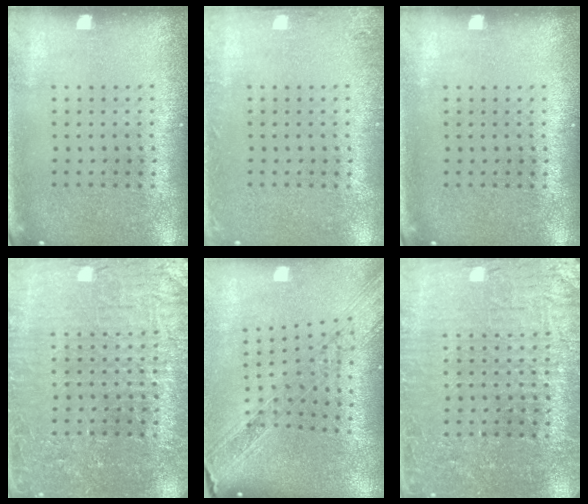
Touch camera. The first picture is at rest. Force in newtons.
{"total": 1.2, "press": 1.2, "slide": 0.1}
{"total": 0.0}
{"total": 4.5, "press": 4.2, "slide": 1.4}
{"total": 1.7, "press": 1.5, "slide": 0.8}
{"total": 4.4, "press": 4.2, "slide": 1.4}